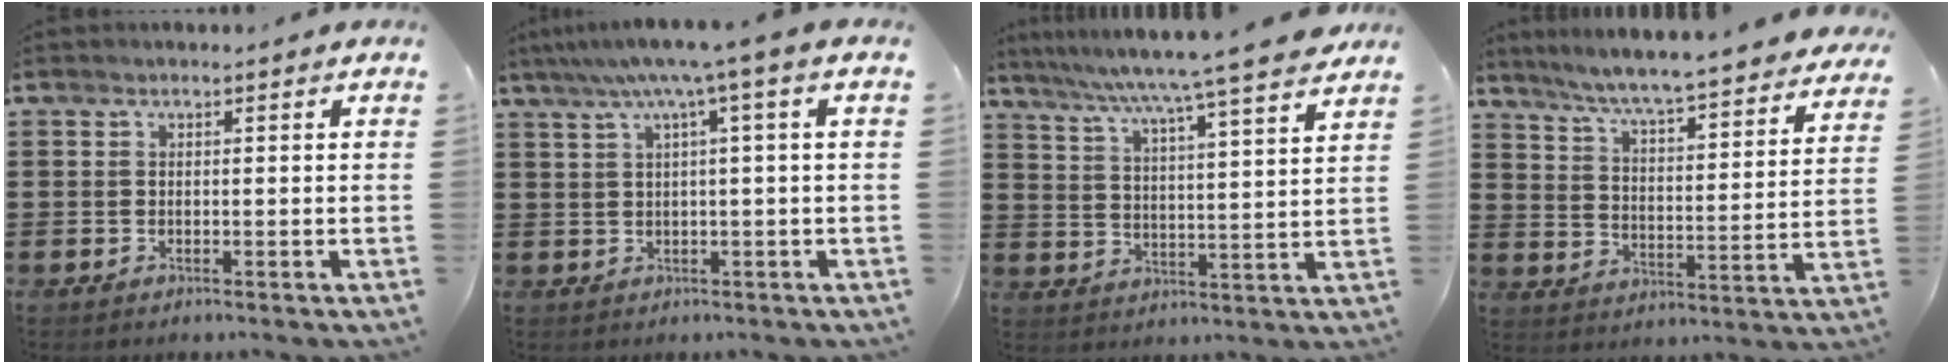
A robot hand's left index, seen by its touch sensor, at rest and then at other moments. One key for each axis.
{"total": 5.6, "fx": 2.3, "fy": -0.8, "fz": 5.1, "tx": -0.103, "ty": -0.007, "tz": 0.035}
{"total": 7.4, "fx": 6.5, "fy": -1.4, "fz": 3.3, "tx": -0.088, "ty": -0.049, "tz": 0.104}
{"total": 5.6, "fx": 5.2, "fy": -0.7, "fz": 2.0, "tx": -0.063, "ty": -0.047, "tz": 0.082}